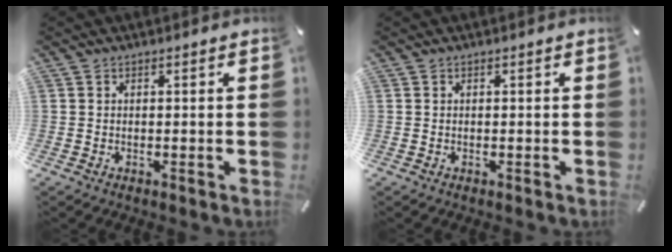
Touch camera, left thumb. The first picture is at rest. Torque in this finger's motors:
{"motor_torque": [0.00, 0.01, 0.00, 0.00, 0.00]}